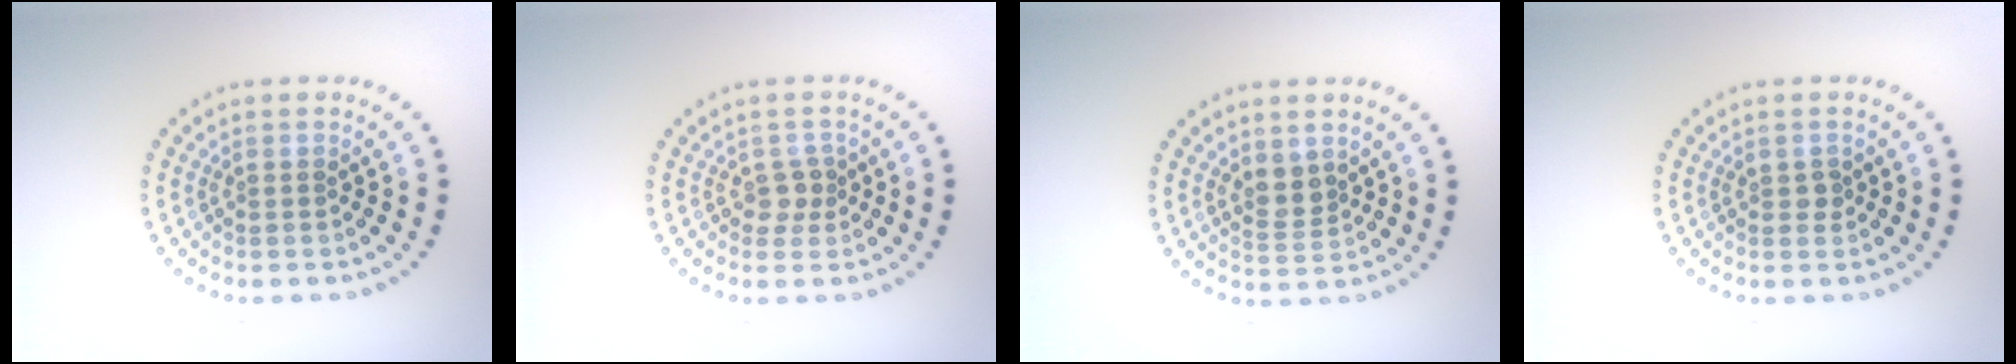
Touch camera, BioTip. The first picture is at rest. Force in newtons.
{"total": 1.6, "press": 1.4, "slide": 0.8}
{"total": 2.0, "press": 1.8, "slide": 0.9}
{"total": 0.9, "press": 0.9, "slide": 0.2}